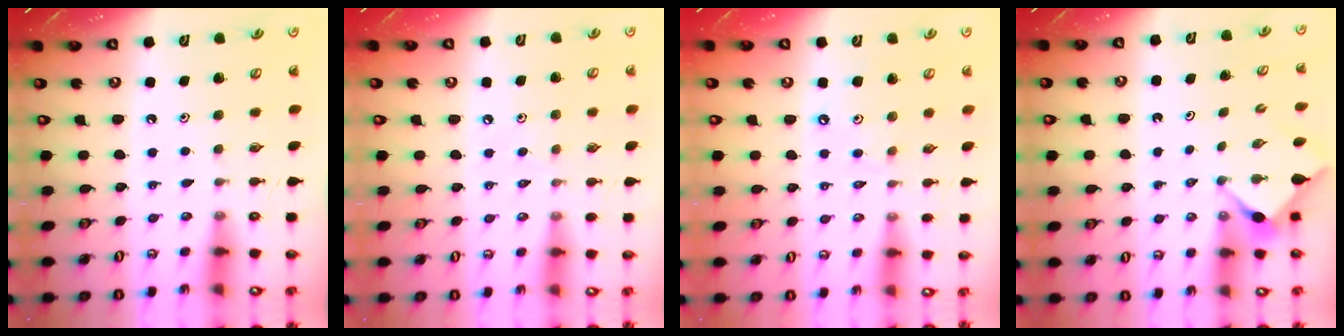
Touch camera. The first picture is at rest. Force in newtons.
{"total": 4.4, "press": 4.4, "slide": 0.7}
{"total": 2.0, "press": 2.0, "slide": 0.2}
{"total": 2.8, "press": 2.8, "slide": 0.3}